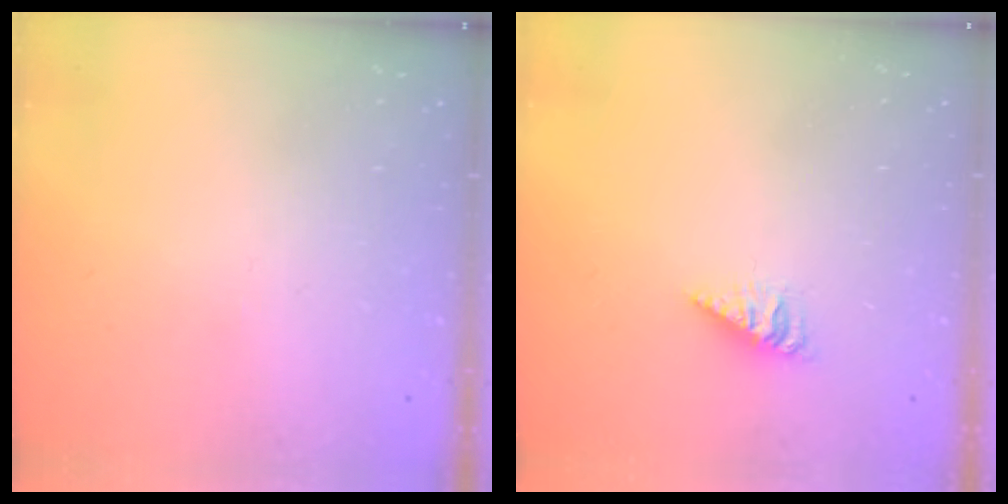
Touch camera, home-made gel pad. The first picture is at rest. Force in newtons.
{"total": 3.0, "press": 3.0, "slide": 0.4}